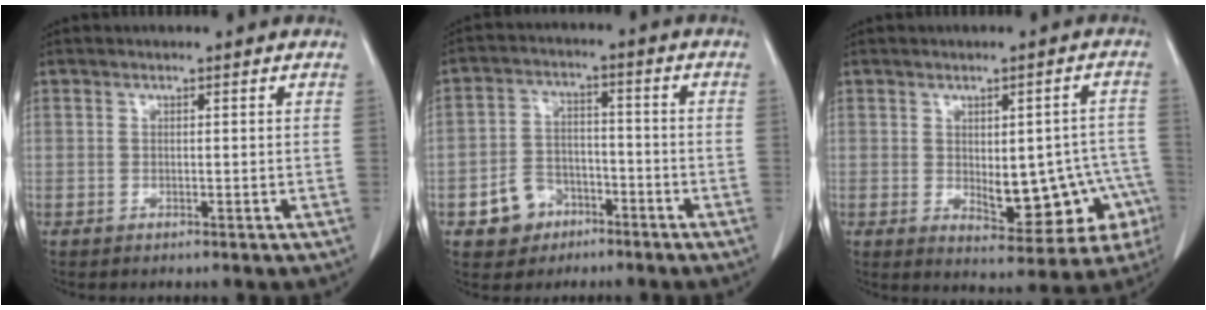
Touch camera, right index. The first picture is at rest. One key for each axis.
{"total": 6.8, "fx": -3.7, "fy": 5.3, "fz": 2.2, "tx": -0.048, "ty": 0.015, "tz": -0.053}
{"total": 12.1, "fx": -2.7, "fy": 5.5, "fz": 10.5, "tx": -0.117, "ty": 0.020, "tz": -0.017}